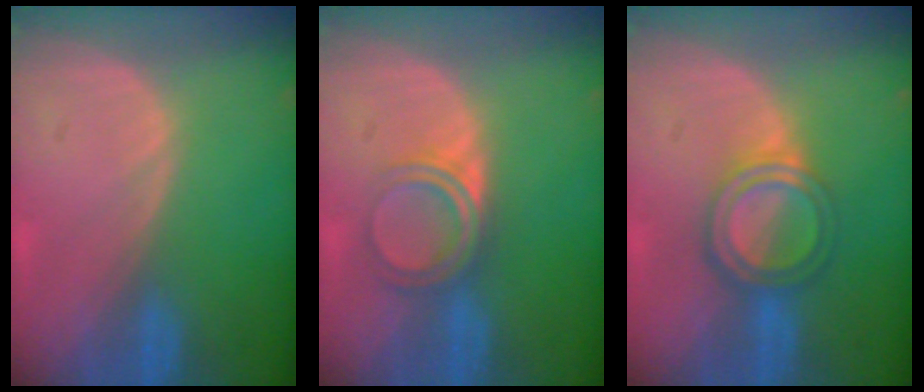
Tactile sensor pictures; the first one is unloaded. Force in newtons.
{"total": 4.7, "press": 4.2, "slide": 2.1}
{"total": 6.0, "press": 5.5, "slide": 2.4}